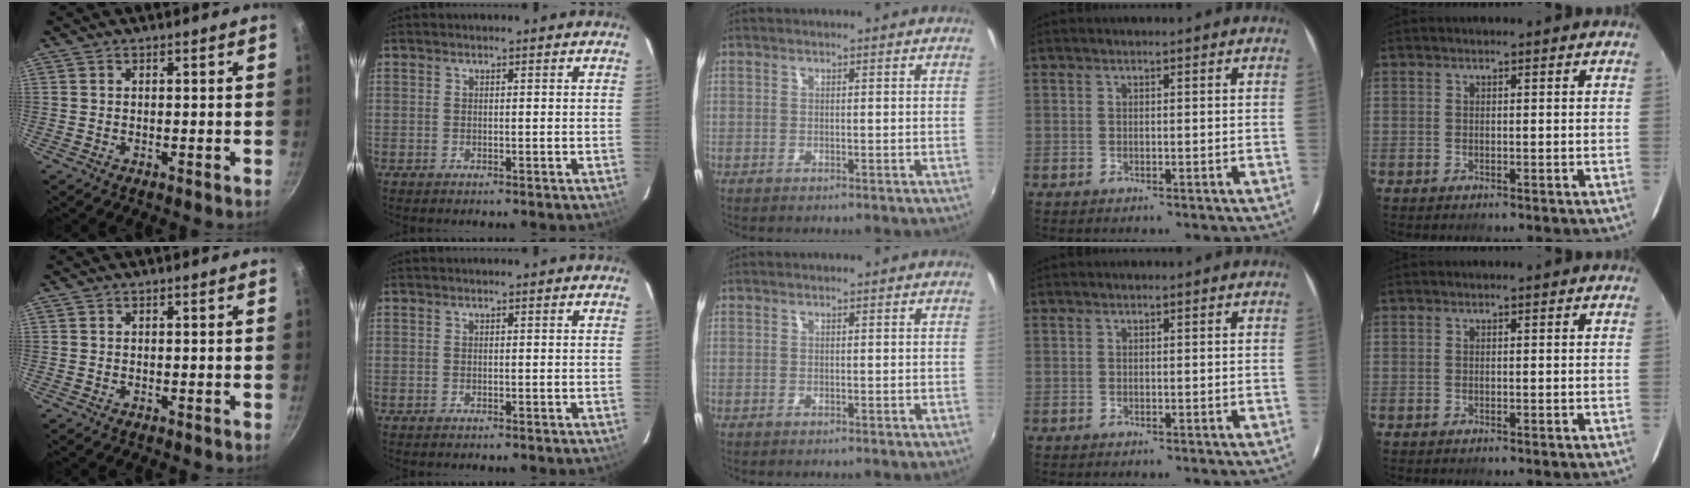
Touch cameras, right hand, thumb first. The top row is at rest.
{}